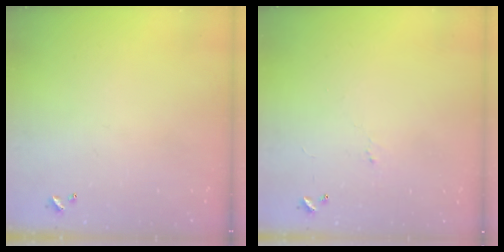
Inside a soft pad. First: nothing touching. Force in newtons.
{"total": 0.7, "press": 0.4, "slide": 0.6}